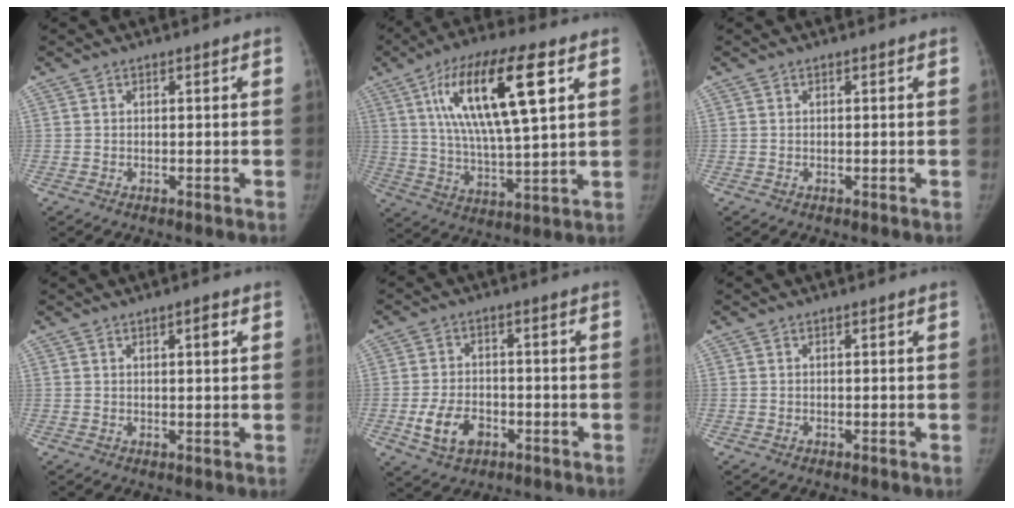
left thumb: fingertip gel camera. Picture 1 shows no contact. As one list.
[{"total": 19.9, "force": [7.3, 5.5, 17.6], "torque": [-0.312, -0.011, 0.126]}, {"total": 0.0}, {"total": 2.2, "force": [1.0, 0.6, 1.9], "torque": [-0.025, -0.002, 0.014]}, {"total": 7.5, "force": [-2.8, 5.1, 4.7], "torque": [-0.081, 0.012, -0.046]}, {"total": 0.0}]